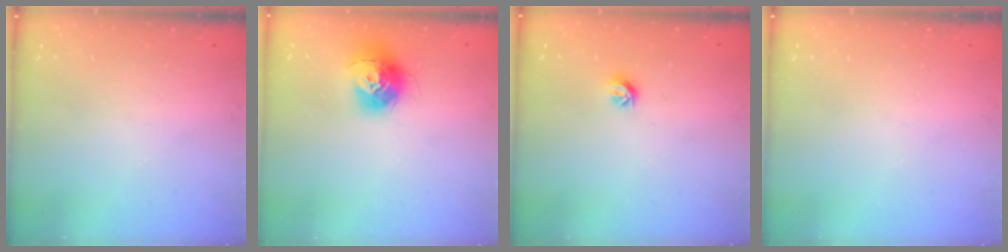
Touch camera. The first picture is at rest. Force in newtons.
{"total": 13.0, "press": 13.0, "slide": 1.0}
{"total": 5.4, "press": 5.3, "slide": 0.9}
{"total": 0.0}